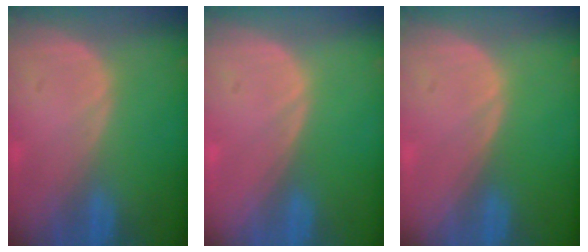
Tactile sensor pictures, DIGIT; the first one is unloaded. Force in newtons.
{"total": 0.0}
{"total": 0.0}